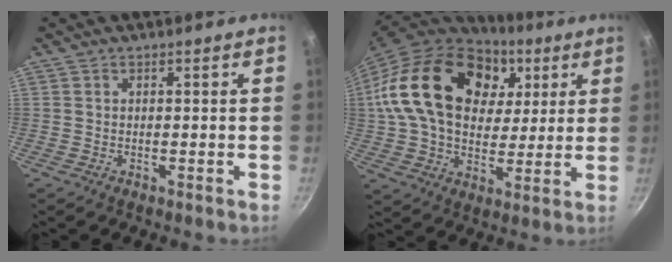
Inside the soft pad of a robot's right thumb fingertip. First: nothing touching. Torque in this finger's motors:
{"motor_torque": [-0.11, 4.21, 1.78, -0.18, 0.28]}